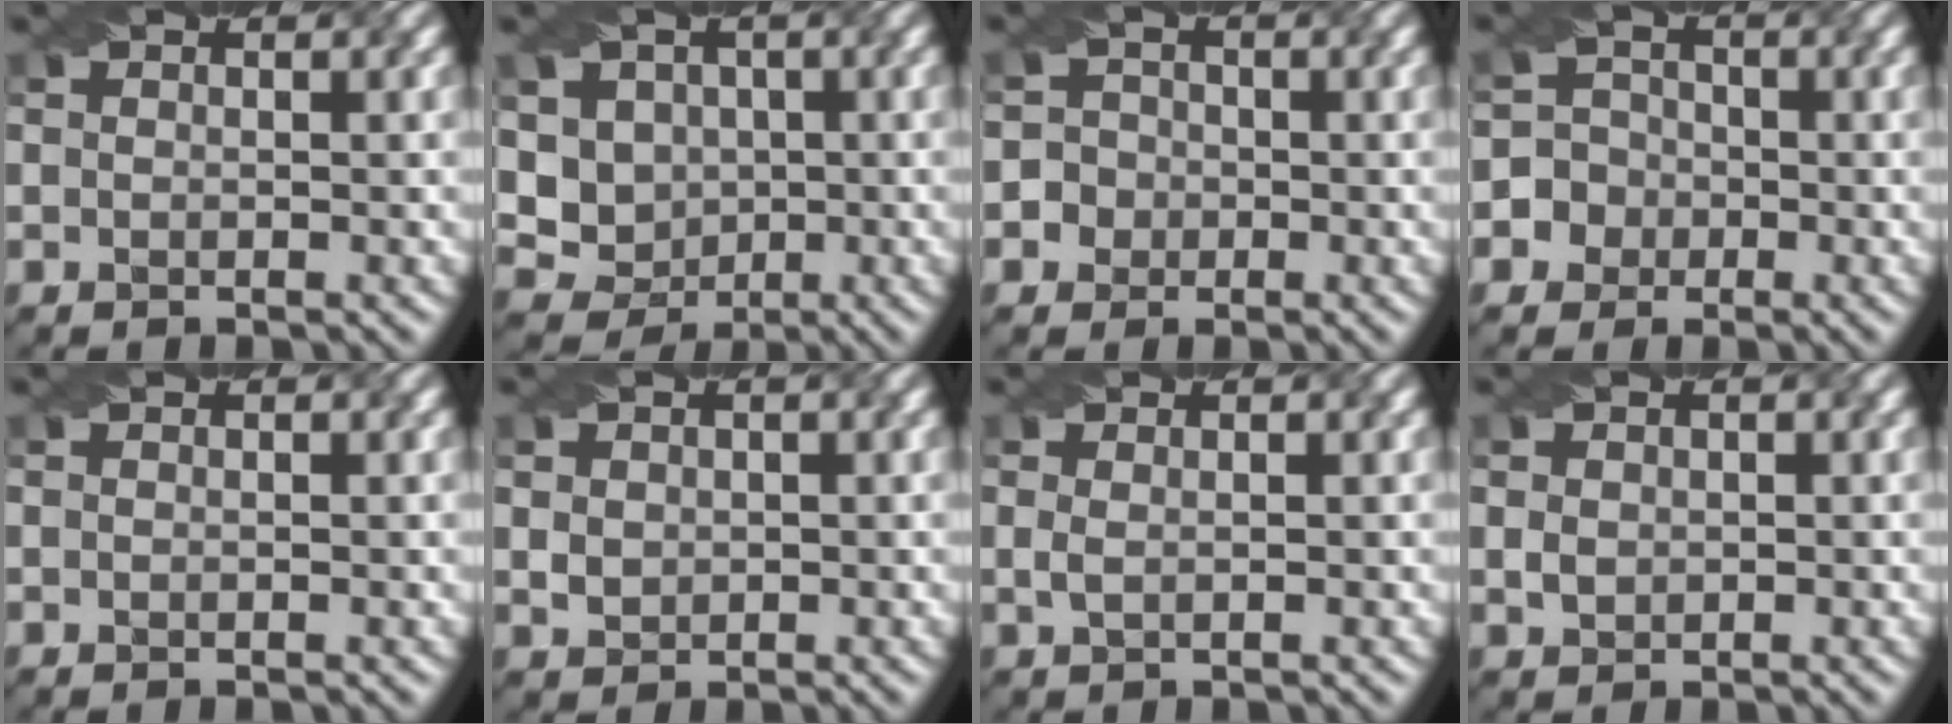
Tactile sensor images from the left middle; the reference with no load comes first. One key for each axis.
{"total": 5.0, "fx": 0.8, "fy": 4.6, "fz": 1.8, "tx": -0.031, "ty": 0.012, "tz": 0.001}
{"total": 2.9, "fx": -0.8, "fy": 2.8, "fz": 0.2, "tx": 0.022, "ty": 0.018, "tz": -0.032}
{"total": 4.9, "fx": -1.9, "fy": 4.5, "fz": 0.3, "tx": 0.009, "ty": 0.013, "tz": -0.053}
{"total": 0.0}
{"total": 1.6, "fx": 0.5, "fy": 1.4, "fz": 0.6, "tx": -0.018, "ty": 0.006, "tz": 0.015}
{"total": 0.8, "fx": 0.1, "fy": 0.3, "fz": 0.7, "tx": -0.021, "ty": 0.003, "tz": 0.003}
{"total": 1.2, "fx": 0.2, "fy": 1.0, "fz": 0.5, "tx": -0.013, "ty": 0.001, "tz": 0.004}